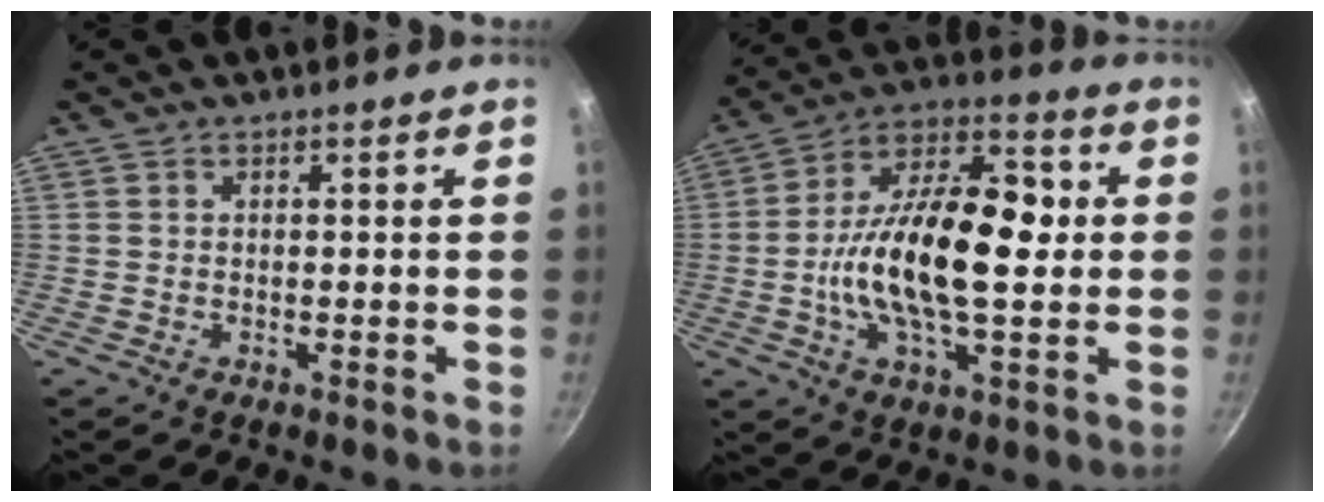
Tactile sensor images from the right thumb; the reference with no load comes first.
{"total": 21.5, "force": [-0.3, 10.6, 18.7], "torque": [-0.304, 0.029, -0.019]}